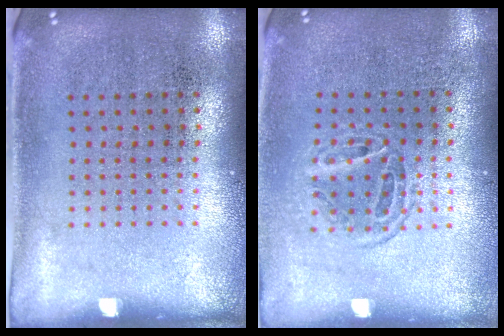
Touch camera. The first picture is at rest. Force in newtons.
{"total": 1.2, "press": 1.0, "slide": 0.6}